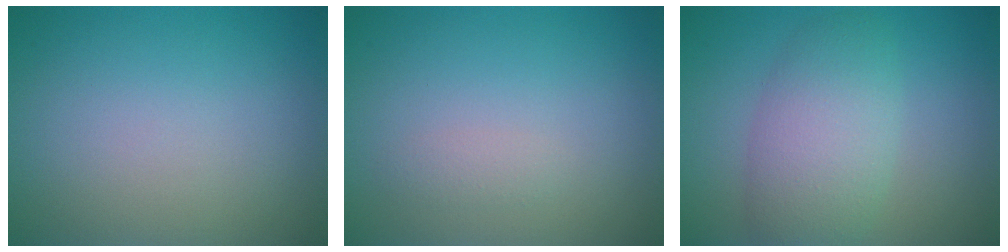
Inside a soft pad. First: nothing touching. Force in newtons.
{"total": 0.8, "press": 0.8, "slide": 0.0}
{"total": 5.3, "press": 5.3, "slide": 0.1}